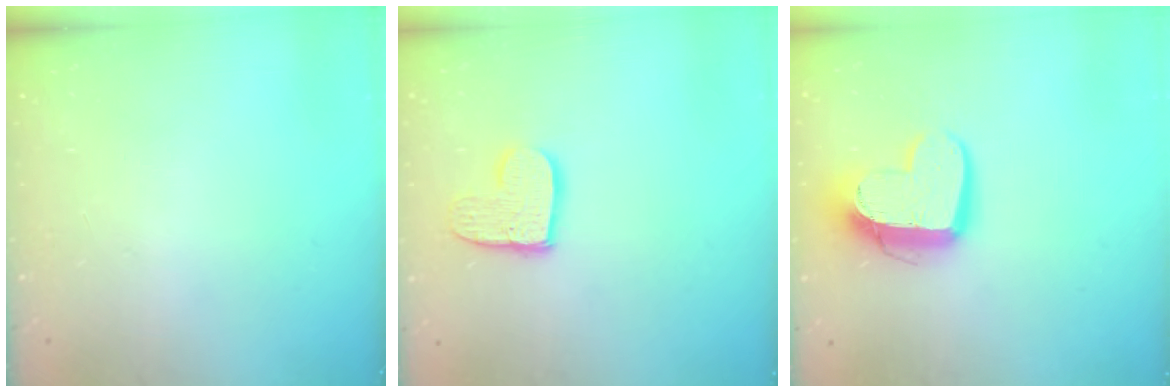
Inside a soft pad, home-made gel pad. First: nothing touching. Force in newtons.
{"total": 10.1, "press": 10.0, "slide": 0.5}
{"total": 13.8, "press": 13.8, "slide": 1.2}